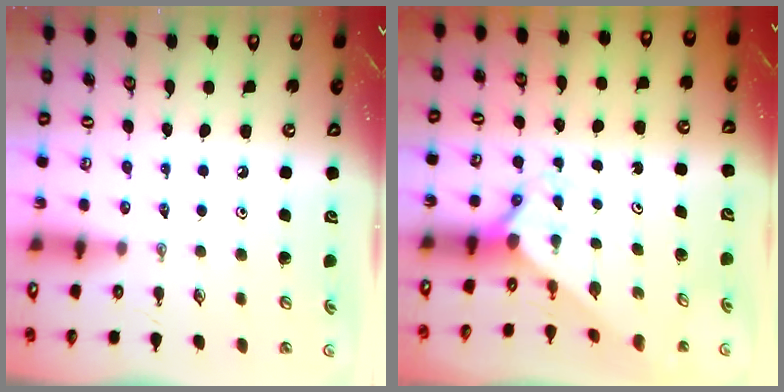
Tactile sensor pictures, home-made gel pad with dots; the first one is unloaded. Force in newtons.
{"total": 1.2, "press": 1.2, "slide": 0.1}